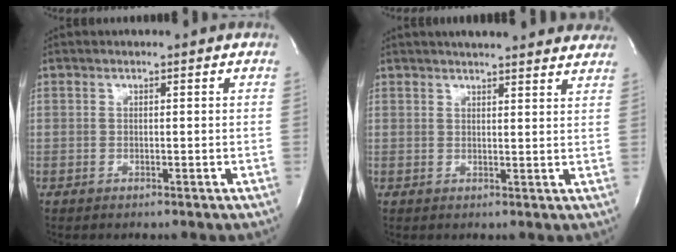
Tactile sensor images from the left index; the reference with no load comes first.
{"total": 16.0, "force": [14.4, 2.5, 6.4], "torque": [-0.083, 0.025, 0.173]}